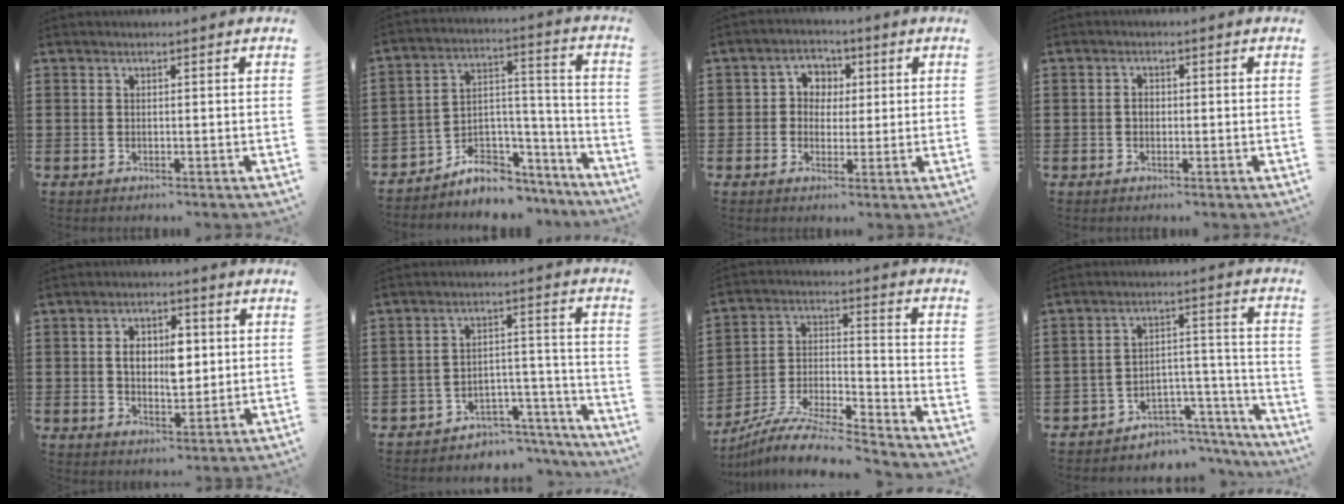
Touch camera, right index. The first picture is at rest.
{"total": 6.5, "force": [-5.2, 3.7, 1.1], "torque": [-0.019, 0.009, -0.094]}
{"total": 3.7, "force": [0.2, 3.6, 0.9], "torque": [-0.036, 0.016, -0.001]}
{"total": 1.4, "force": [-0.2, 1.0, 1.0], "torque": [-0.021, 0.003, -0.004]}
{"total": 6.5, "force": [1.1, 3.6, 5.3], "torque": [-0.097, 0.005, 0.014]}
{"total": 4.4, "force": [-3.9, 1.9, 0.6], "torque": [-0.016, 0.014, -0.079]}
{"total": 9.5, "force": [-8.8, 0.8, 3.3], "torque": [-0.059, 0.011, -0.177]}
{"total": 4.6, "force": [-3.9, 2.5, 0.6], "torque": [-0.017, 0.012, -0.077]}